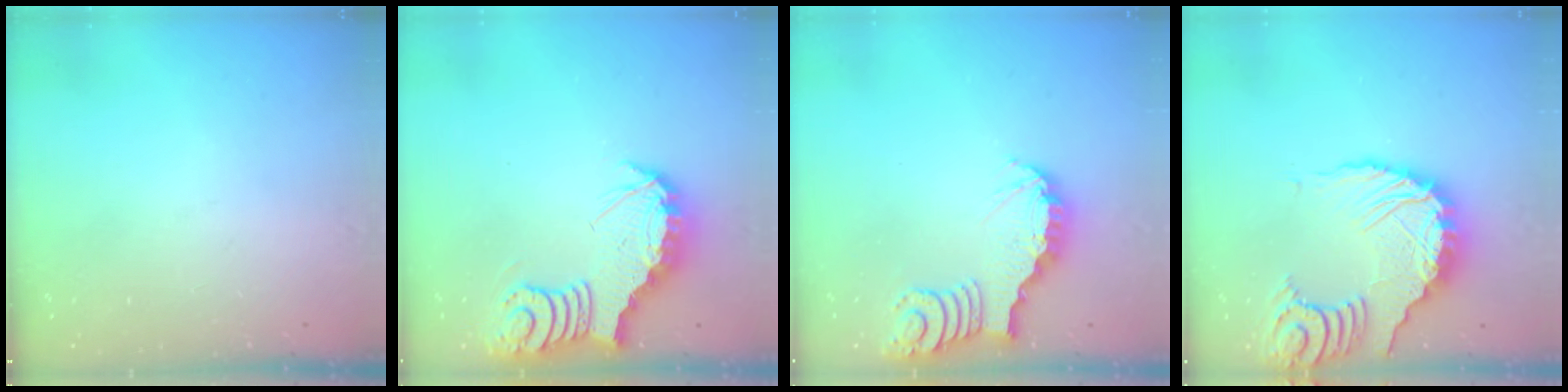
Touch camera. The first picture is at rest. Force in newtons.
{"total": 6.0, "press": 5.9, "slide": 0.7}
{"total": 3.9, "press": 3.9, "slide": 0.4}
{"total": 11.1, "press": 11.1, "slide": 1.3}